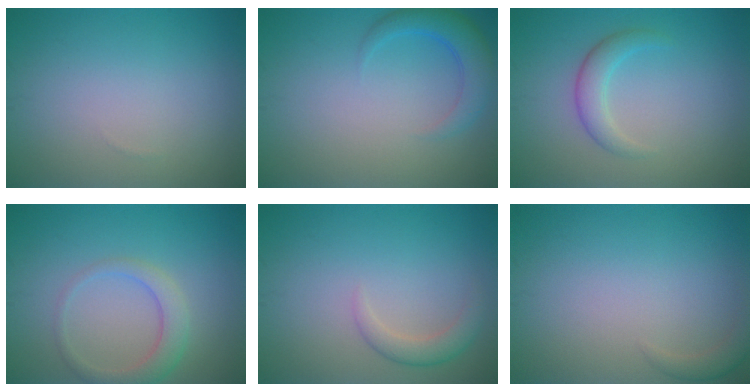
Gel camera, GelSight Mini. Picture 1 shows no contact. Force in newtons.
{"total": 3.3, "press": 3.3, "slide": 0.3}
{"total": 2.4, "press": 2.4, "slide": 0.1}
{"total": 2.9, "press": 2.9, "slide": 0.2}
{"total": 2.1, "press": 2.1, "slide": 0.2}
{"total": 1.4, "press": 1.4, "slide": 0.2}